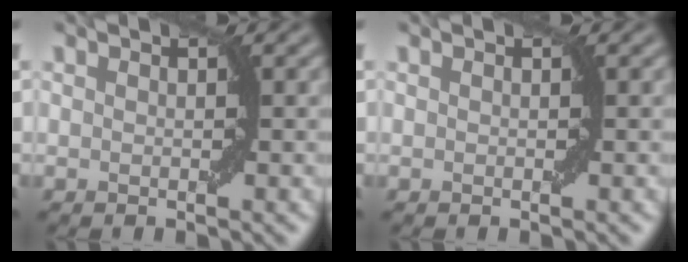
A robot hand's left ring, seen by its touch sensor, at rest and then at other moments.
{"total": 0.0}